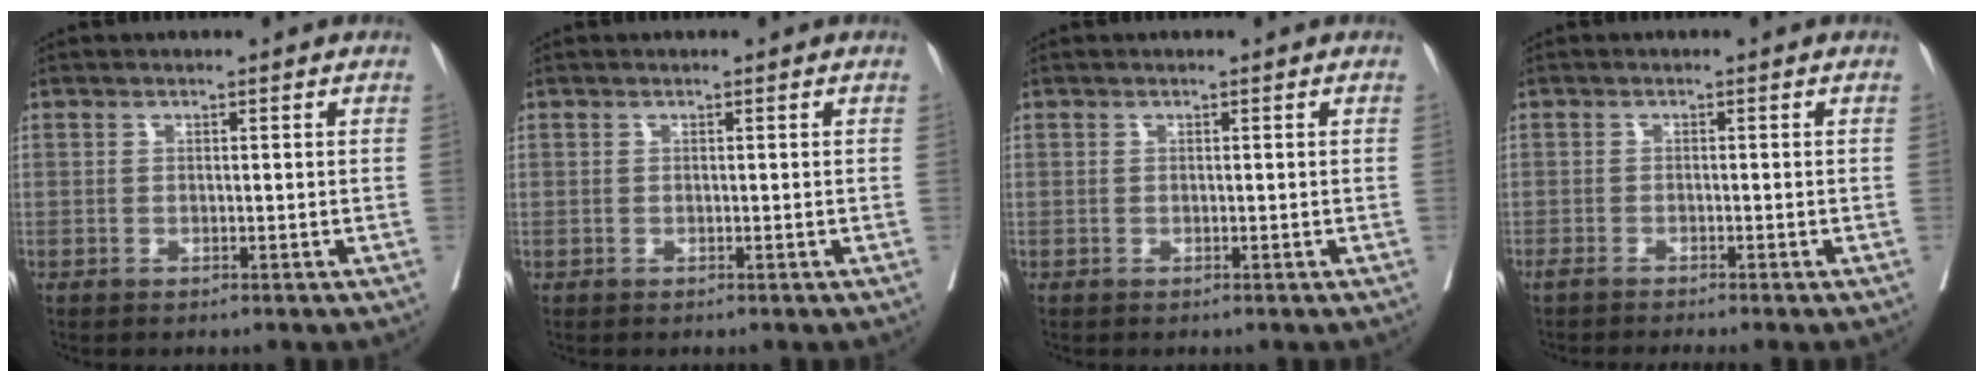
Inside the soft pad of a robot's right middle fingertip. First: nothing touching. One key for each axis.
{"total": 0.0}
{"total": 0.0}
{"total": 3.1, "fx": -2.8, "fy": -0.5, "fz": 1.3, "tx": -0.014, "ty": -0.002, "tz": -0.044}